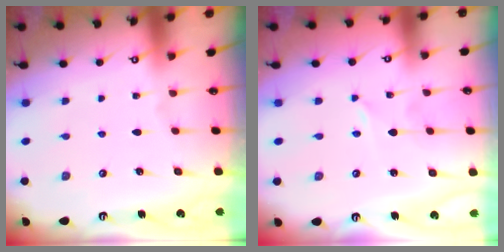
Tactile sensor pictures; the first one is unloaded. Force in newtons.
{"total": 0.5, "press": 0.5, "slide": 0.1}